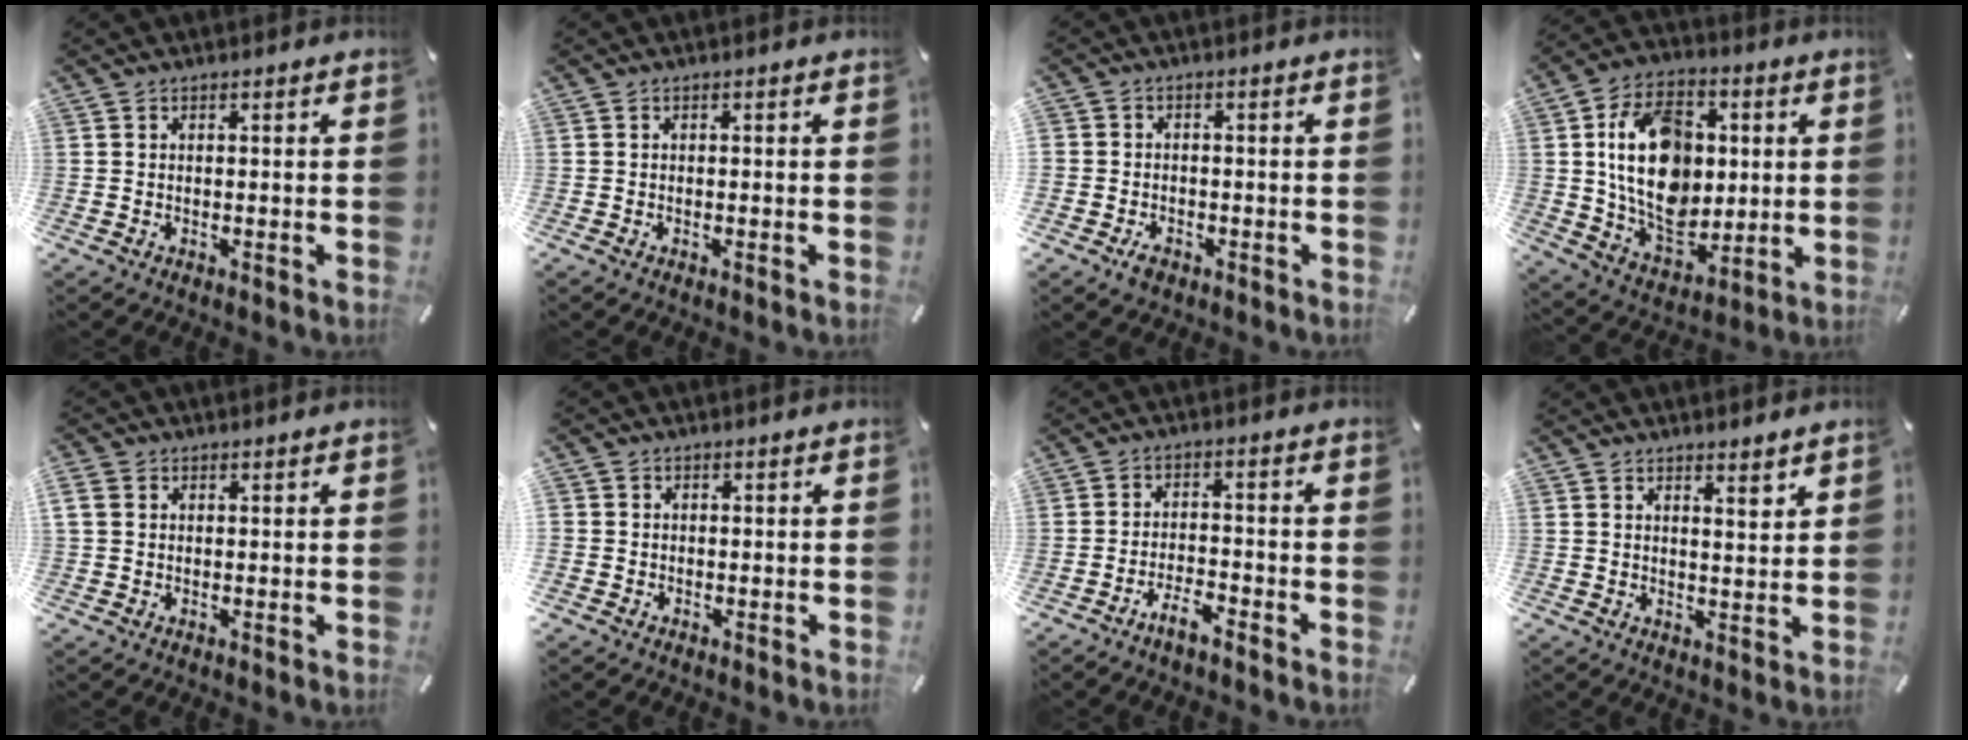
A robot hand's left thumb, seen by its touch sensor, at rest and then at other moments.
{"total": 0.0}
{"total": 4.2, "force": [-1.7, 3.8, 0.6], "torque": [0.000, 0.013, -0.031]}
{"total": 18.9, "force": [2.0, 13.9, 12.7], "torque": [-0.238, 0.004, 0.040]}
{"total": 2.6, "force": [0.9, 2.2, 1.1], "torque": [-0.024, 0.005, 0.016]}
{"total": 3.0, "force": [-0.1, 2.9, -0.5], "torque": [0.013, 0.007, -0.004]}
{"total": 4.7, "force": [-3.9, 1.2, 2.3], "torque": [-0.049, 0.016, -0.076]}
{"total": 3.4, "force": [3.0, 0.7, 1.2], "torque": [-0.005, -0.025, 0.050]}